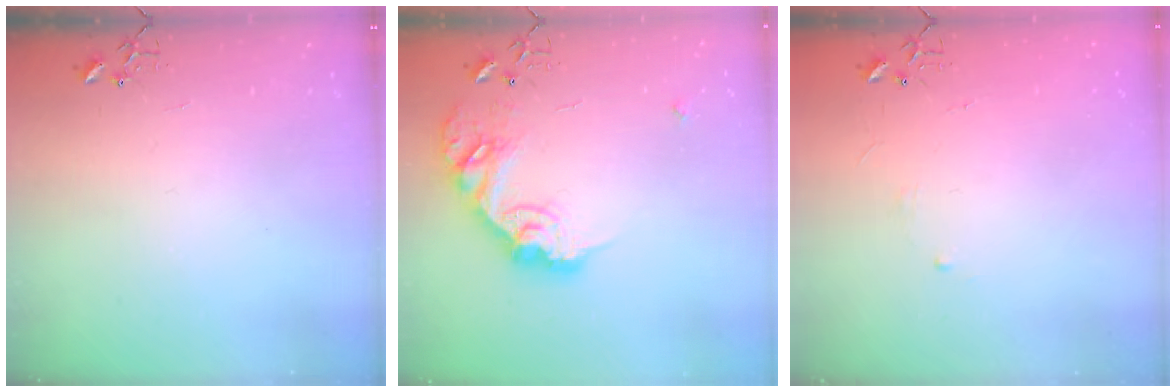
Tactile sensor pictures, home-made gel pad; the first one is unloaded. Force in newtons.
{"total": 18.3, "press": 18.3, "slide": 1.0}
{"total": 2.9, "press": 2.8, "slide": 0.5}